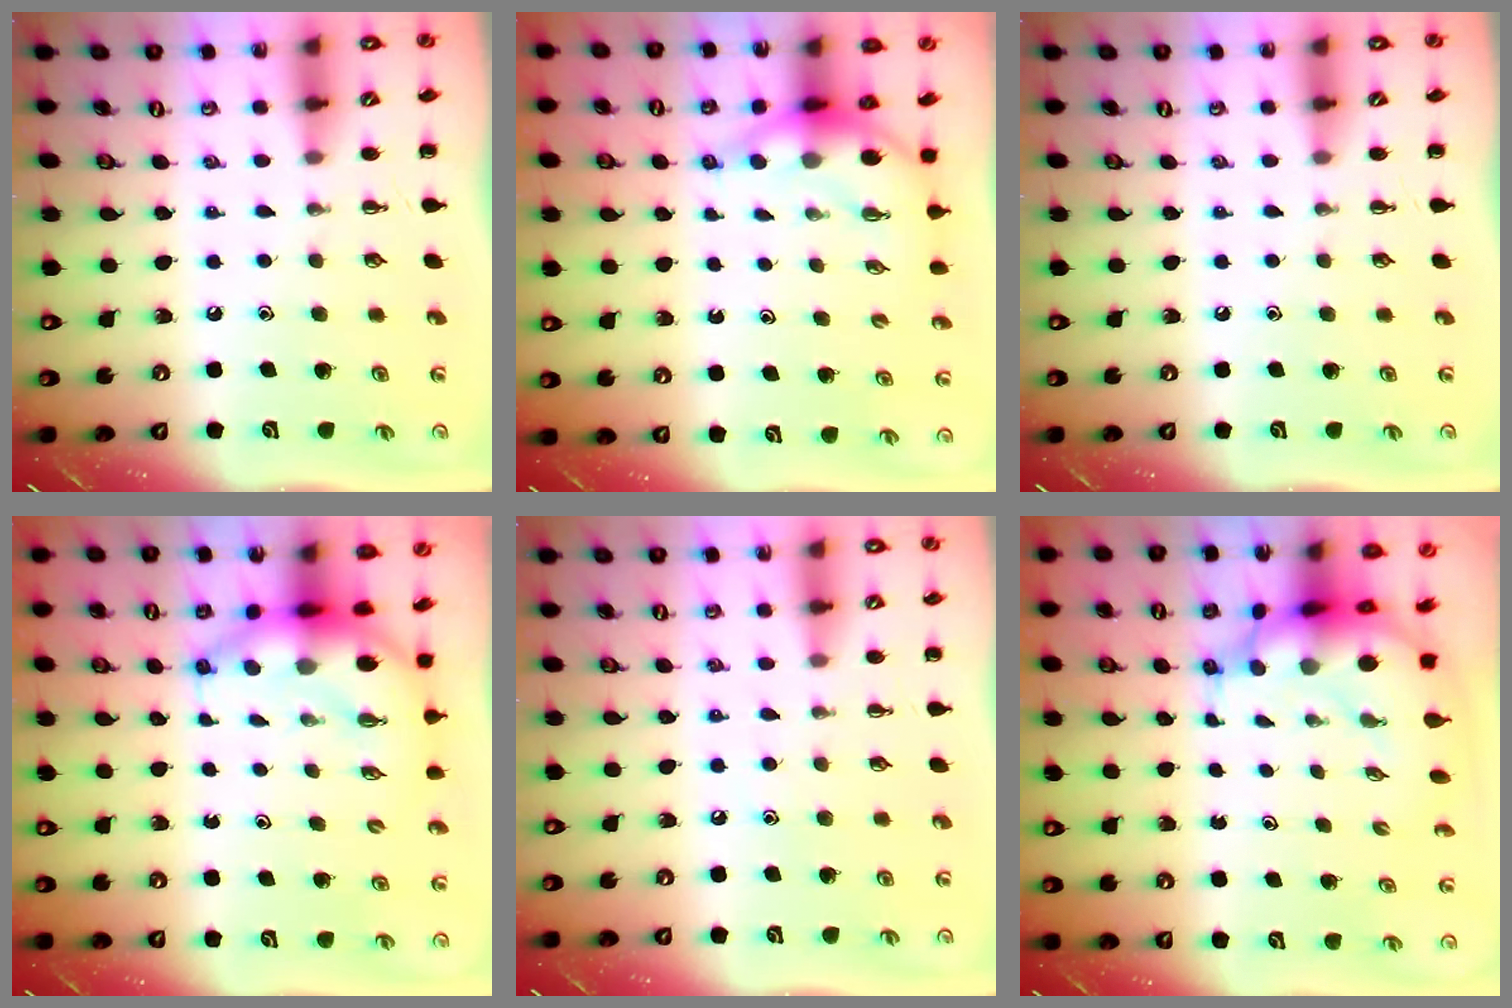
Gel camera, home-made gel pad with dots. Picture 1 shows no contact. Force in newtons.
{"total": 5.7, "press": 5.7, "slide": 0.7}
{"total": 0.0}
{"total": 7.0, "press": 6.9, "slide": 1.6}
{"total": 5.5, "press": 5.4, "slide": 1.3}
{"total": 8.3, "press": 7.9, "slide": 2.4}